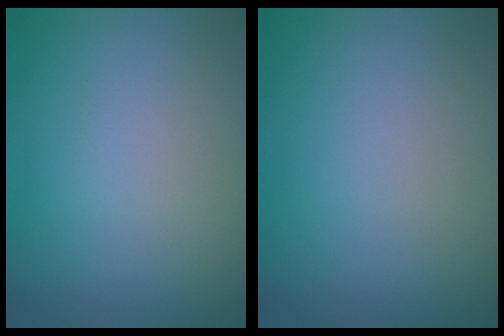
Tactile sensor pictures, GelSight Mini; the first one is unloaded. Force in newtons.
{"total": 0.0}